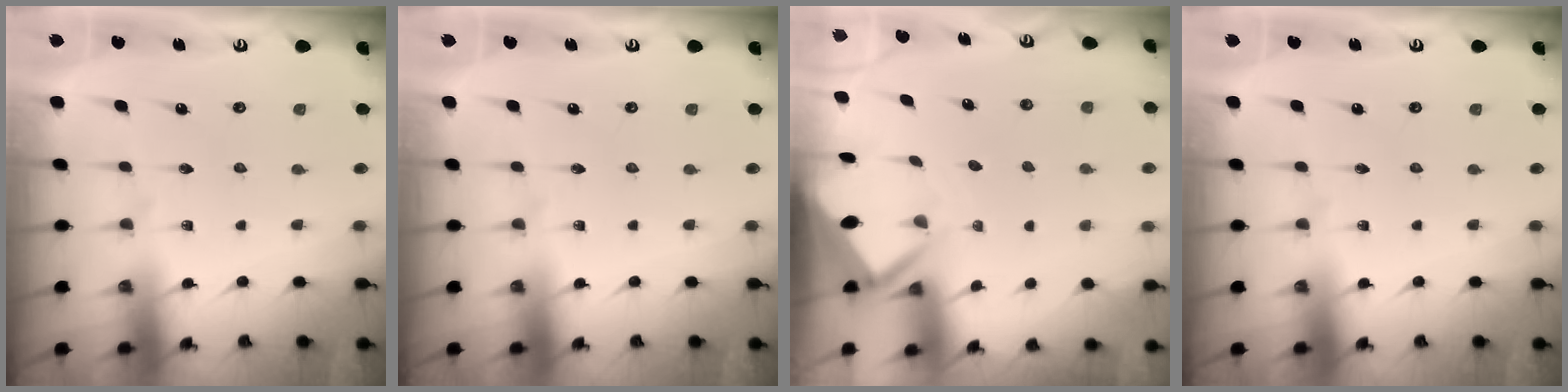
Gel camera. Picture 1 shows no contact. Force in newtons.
{"total": 0.0}
{"total": 2.8, "press": 2.8, "slide": 0.1}
{"total": 0.0}